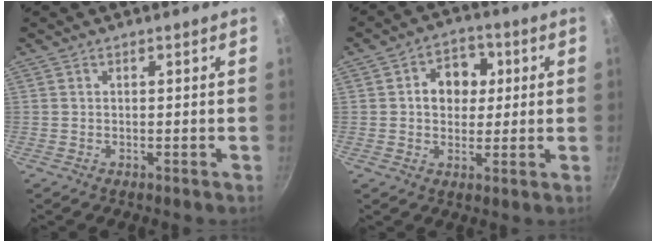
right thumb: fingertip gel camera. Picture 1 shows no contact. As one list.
[{"total": 8.3, "force": [1.4, 6.3, 5.1], "torque": [-0.037, 0.008, 0.016]}]